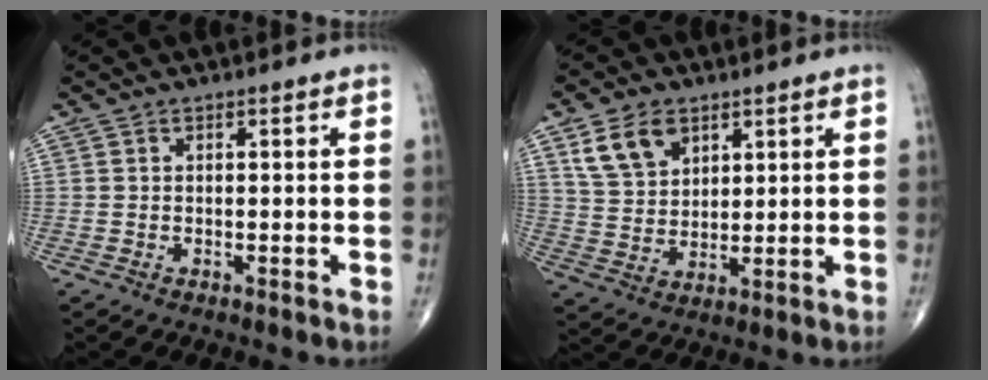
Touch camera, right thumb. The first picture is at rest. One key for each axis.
{"total": 8.8, "fx": 4.6, "fy": 5.8, "fz": 4.7, "tx": -0.071, "ty": -0.018, "tz": 0.094}